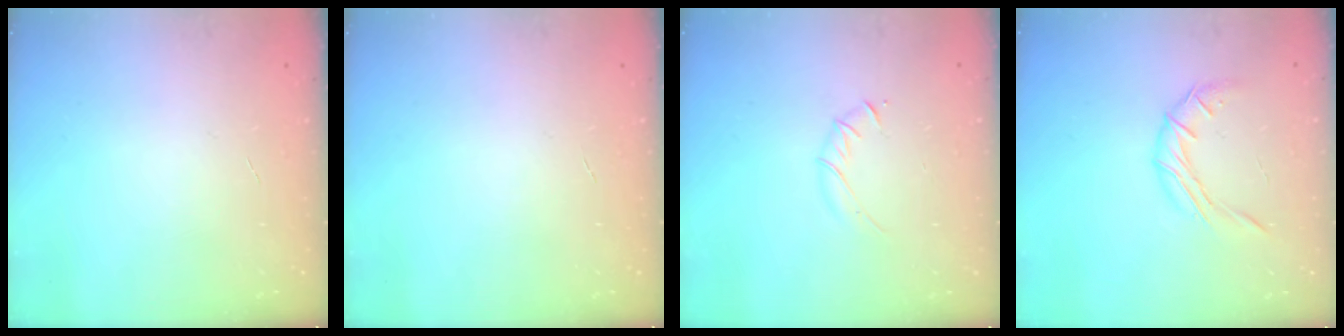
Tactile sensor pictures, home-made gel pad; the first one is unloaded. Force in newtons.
{"total": 0.0}
{"total": 4.0, "press": 3.8, "slide": 1.1}
{"total": 8.1, "press": 8.1, "slide": 0.1}